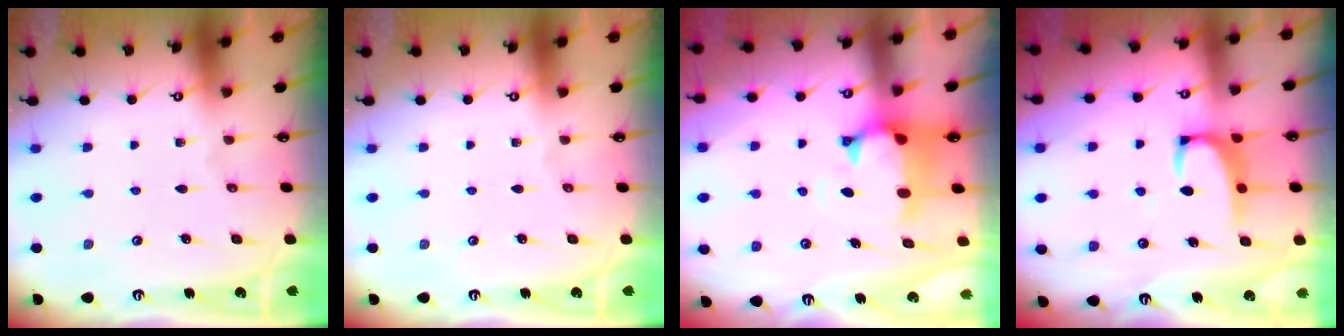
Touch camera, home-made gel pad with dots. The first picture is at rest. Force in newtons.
{"total": 0.0}
{"total": 1.1, "press": 0.1, "slide": 1.1}
{"total": 3.5, "press": 3.4, "slide": 0.7}